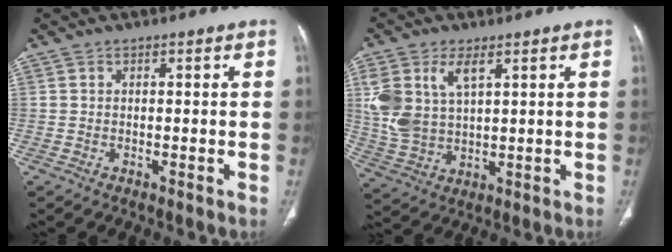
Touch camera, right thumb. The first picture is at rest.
{"total": 10.5, "force": [4.1, 5.7, 7.7], "torque": [-0.169, -0.007, 0.092]}